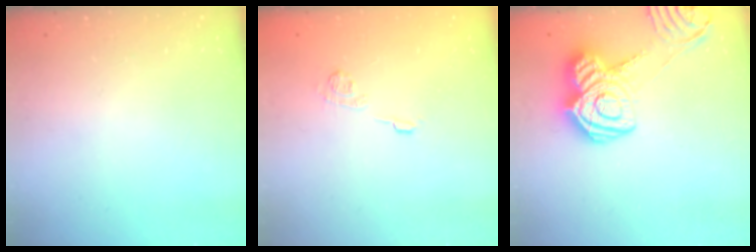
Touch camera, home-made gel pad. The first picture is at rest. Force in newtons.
{"total": 9.2, "press": 9.2, "slide": 0.8}
{"total": 17.8, "press": 17.8, "slide": 1.2}